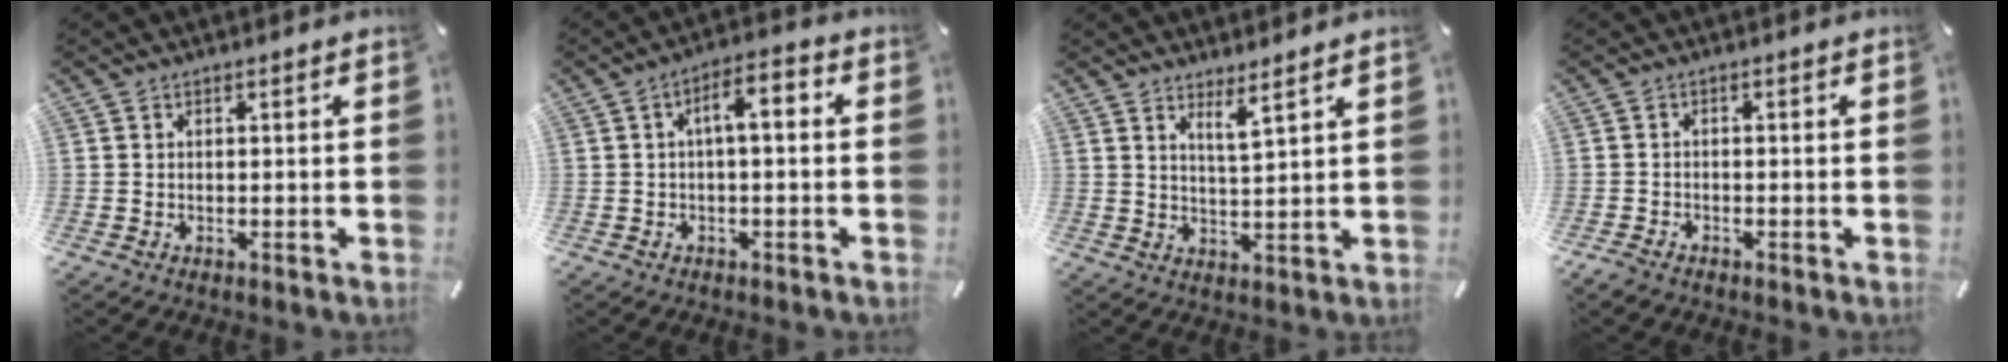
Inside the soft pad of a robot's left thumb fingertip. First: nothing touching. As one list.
[{"total": 5.6, "force": [-0.2, 2.4, 5.0], "torque": [-0.082, 0.013, -0.011]}, {"total": 4.5, "force": [3.8, -0.3, 2.5], "torque": [-0.050, -0.022, 0.063]}, {"total": 1.6, "force": [-1.3, 0.8, 0.3], "torque": [-0.008, 0.007, -0.027]}]